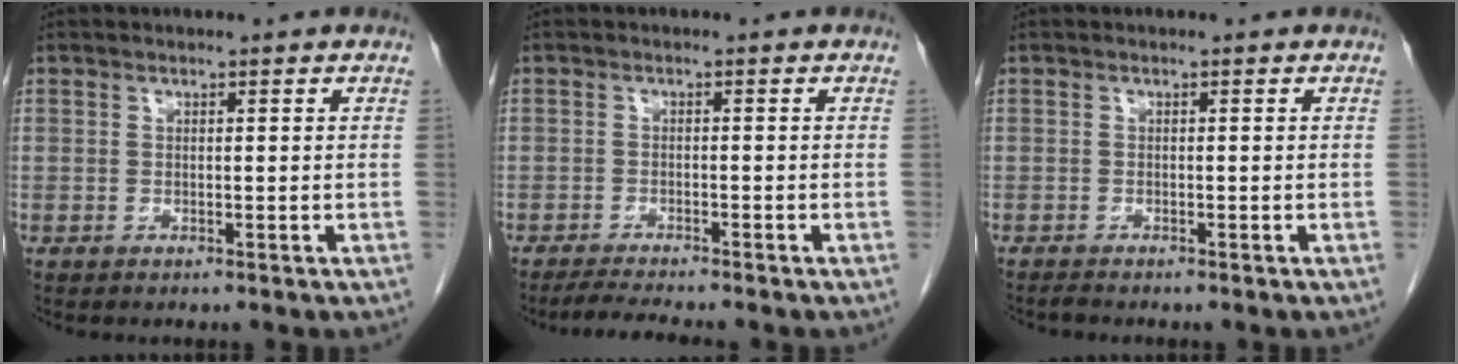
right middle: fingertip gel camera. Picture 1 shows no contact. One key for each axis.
{"total": 3.9, "fx": -3.5, "fy": -0.5, "fz": 1.7, "tx": -0.036, "ty": -0.018, "tz": -0.059}
{"total": 0.7, "fx": -0.7, "fy": -0.1, "fz": 0.1, "tx": -0.009, "ty": -0.004, "tz": -0.014}